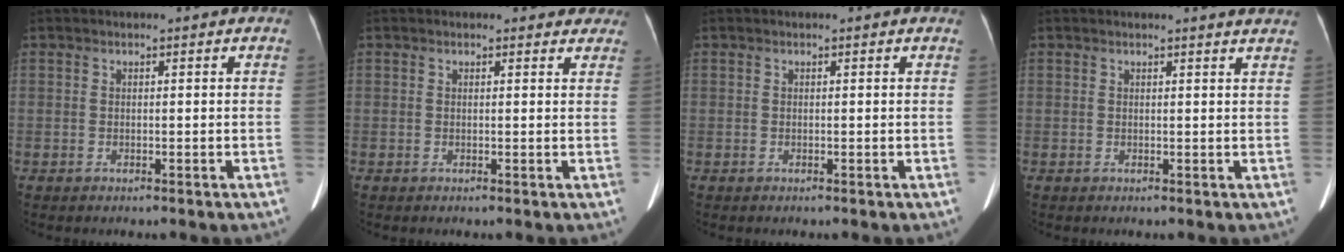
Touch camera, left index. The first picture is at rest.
{"total": 4.0, "force": [3.6, 1.7, 0.4], "torque": [0.014, -0.004, 0.021]}
{"total": 0.0}
{"total": 3.6, "force": [3.5, -0.3, 1.0], "torque": [-0.014, -0.009, 0.020]}